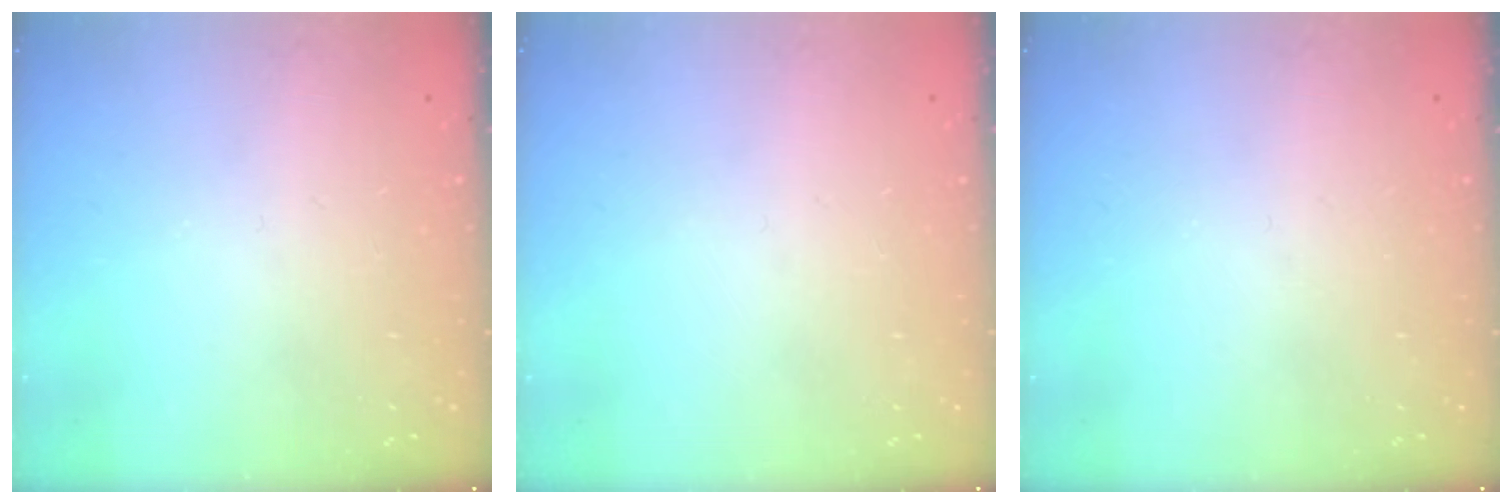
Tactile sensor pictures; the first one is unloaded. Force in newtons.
{"total": 0.0}
{"total": 0.0}